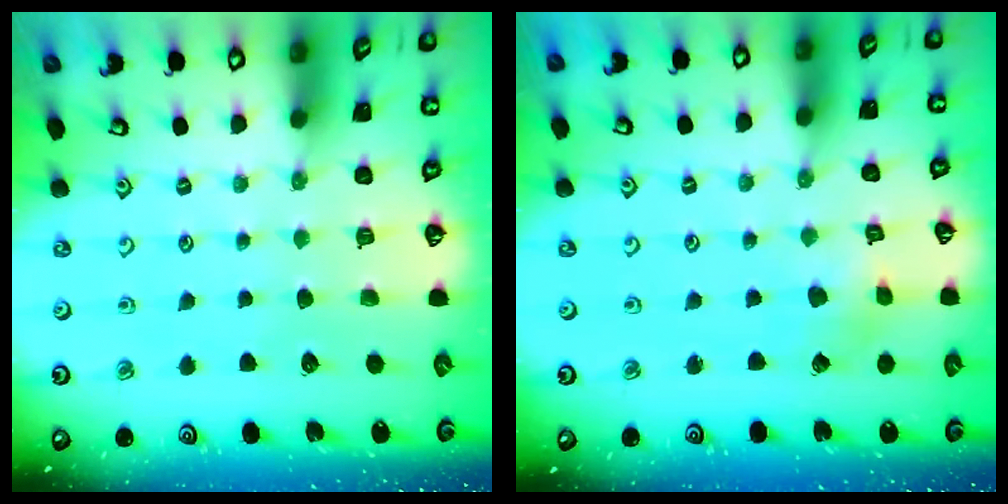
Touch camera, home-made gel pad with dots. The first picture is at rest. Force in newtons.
{"total": 2.8, "press": 2.7, "slide": 0.4}